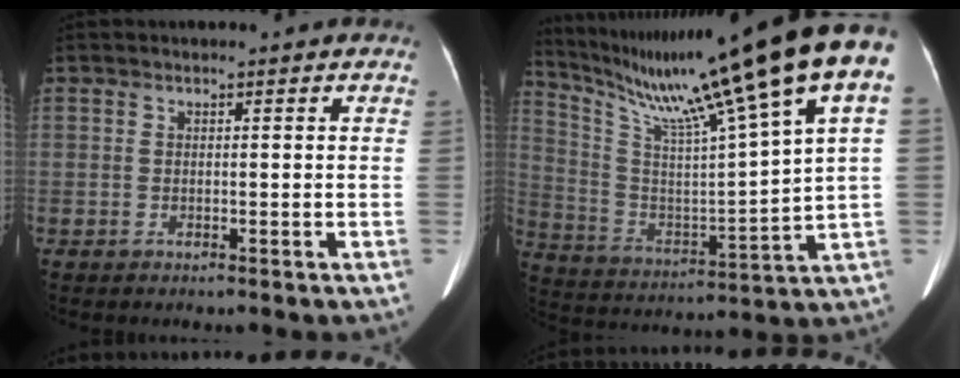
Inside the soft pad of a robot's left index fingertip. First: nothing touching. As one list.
[{"total": 26.3, "force": [18.1, -0.8, 19.1], "torque": [-0.324, -0.009, 0.286]}]